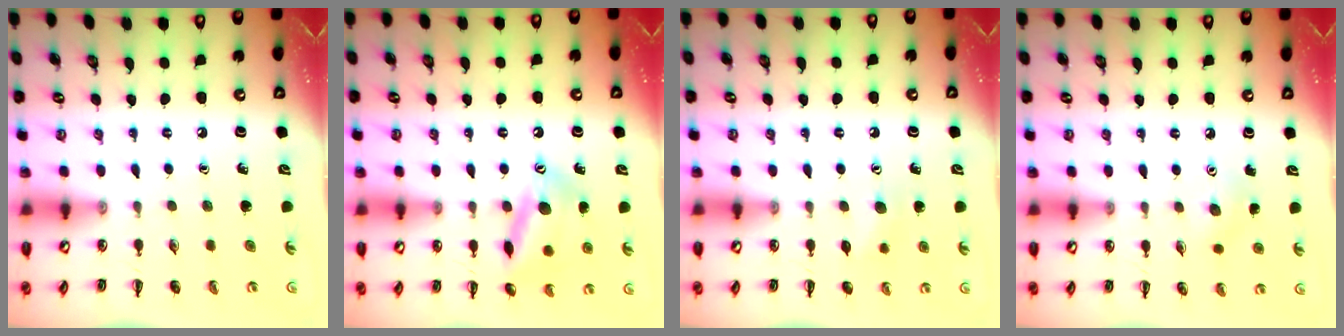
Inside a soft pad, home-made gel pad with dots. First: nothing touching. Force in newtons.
{"total": 14.9, "press": 14.8, "slide": 1.3}
{"total": 5.9, "press": 5.7, "slide": 1.4}
{"total": 5.0, "press": 4.8, "slide": 1.2}